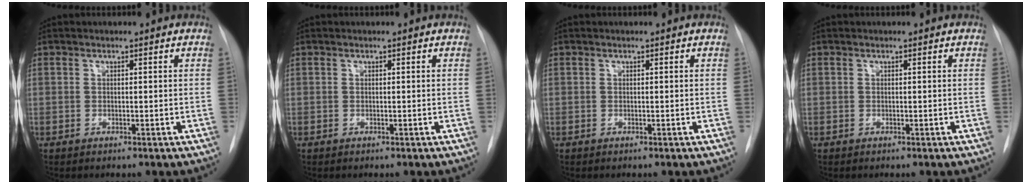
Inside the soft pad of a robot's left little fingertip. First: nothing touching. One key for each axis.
{"total": 0.0}
{"total": 0.0}
{"total": 0.0}